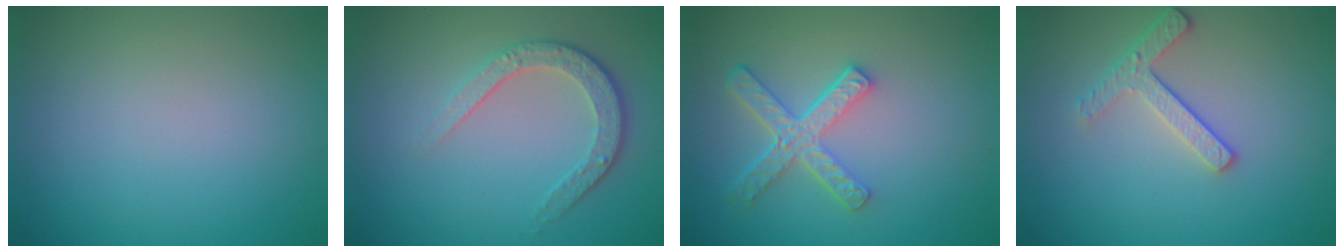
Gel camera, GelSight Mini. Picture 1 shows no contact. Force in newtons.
{"total": 3.5, "press": 2.8, "slide": 2.2}
{"total": 4.5, "press": 3.3, "slide": 3.0}
{"total": 2.4, "press": 2.3, "slide": 0.9}